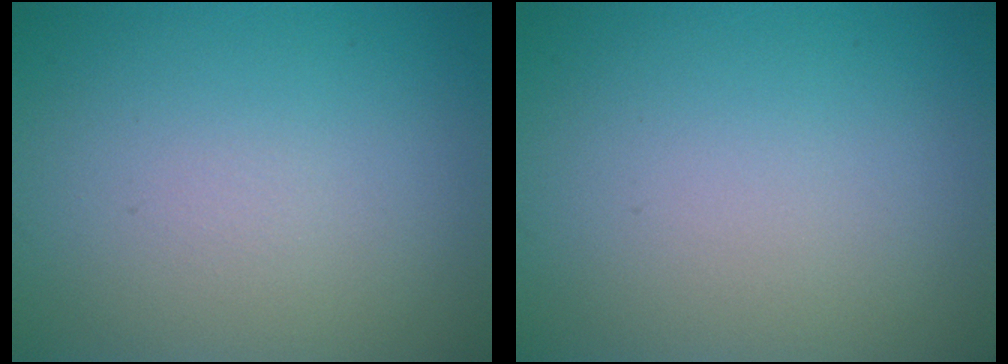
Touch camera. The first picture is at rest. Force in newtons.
{"total": 0.0}